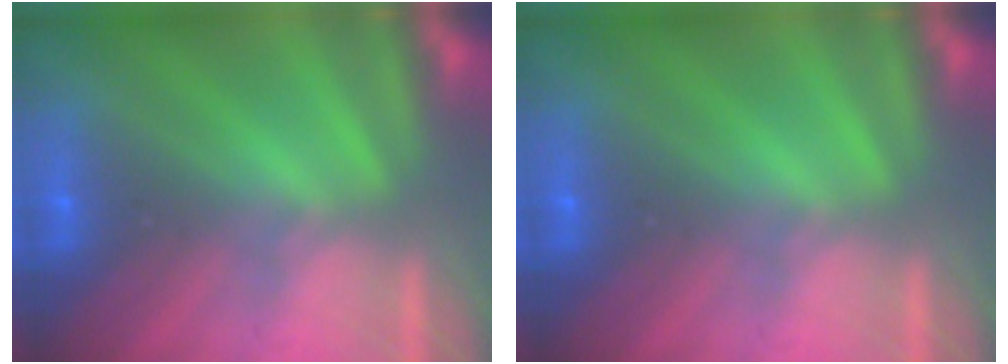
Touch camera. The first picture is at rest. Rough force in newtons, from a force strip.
{"total": 0.0}